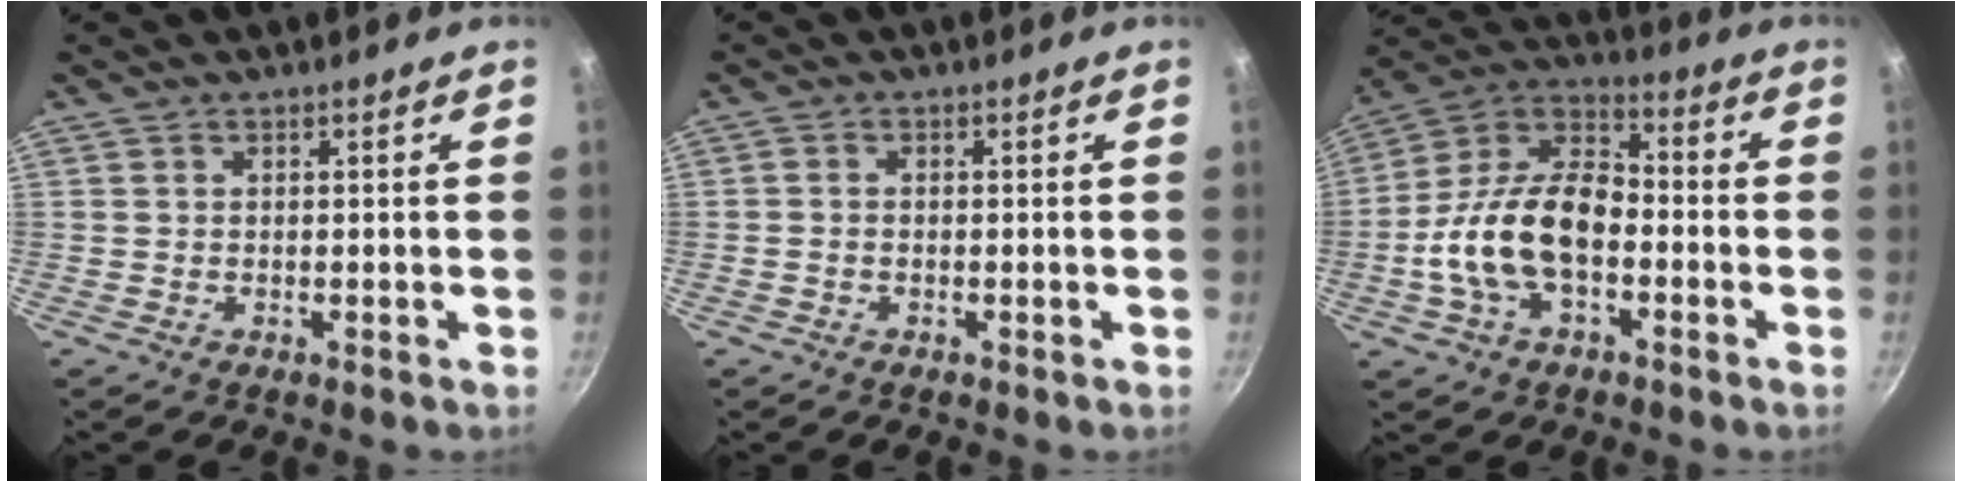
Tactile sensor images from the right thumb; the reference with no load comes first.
{"total": 1.0, "force": [-0.4, 0.6, 0.6], "torque": [-0.014, 0.006, -0.009]}
{"total": 17.5, "force": [-3.8, 10.3, 13.6], "torque": [-0.226, 0.046, -0.088]}